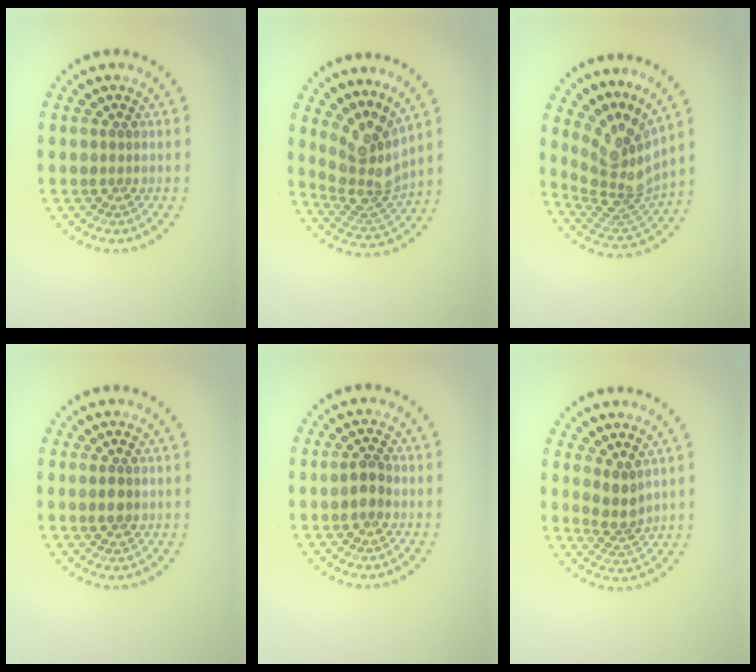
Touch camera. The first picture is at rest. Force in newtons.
{"total": 4.4, "press": 3.2, "slide": 3.0}
{"total": 4.7, "press": 3.1, "slide": 3.6}
{"total": 1.3, "press": 1.3, "slide": 0.1}
{"total": 1.4, "press": 1.4, "slide": 0.4}
{"total": 2.1, "press": 1.7, "slide": 1.2}